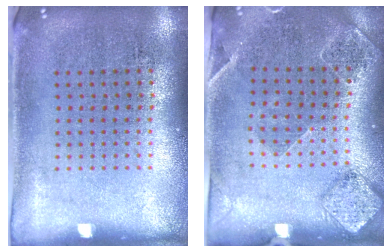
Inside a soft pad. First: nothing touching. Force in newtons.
{"total": 1.6, "press": 1.5, "slide": 0.3}